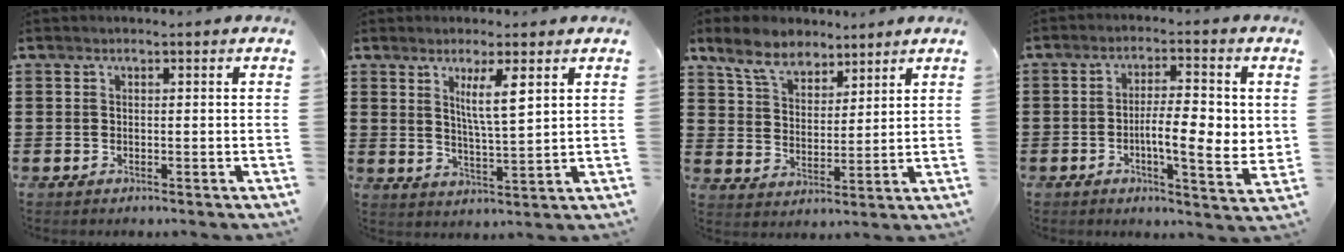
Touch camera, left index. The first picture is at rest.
{"total": 5.8, "force": [2.9, 0.8, 5.0], "torque": [-0.091, -0.006, 0.044]}
{"total": 7.2, "force": [6.0, 3.0, 2.7], "torque": [-0.079, -0.005, 0.112]}
{"total": 7.5, "force": [-0.3, 2.0, 7.3], "torque": [-0.107, -0.012, -0.013]}